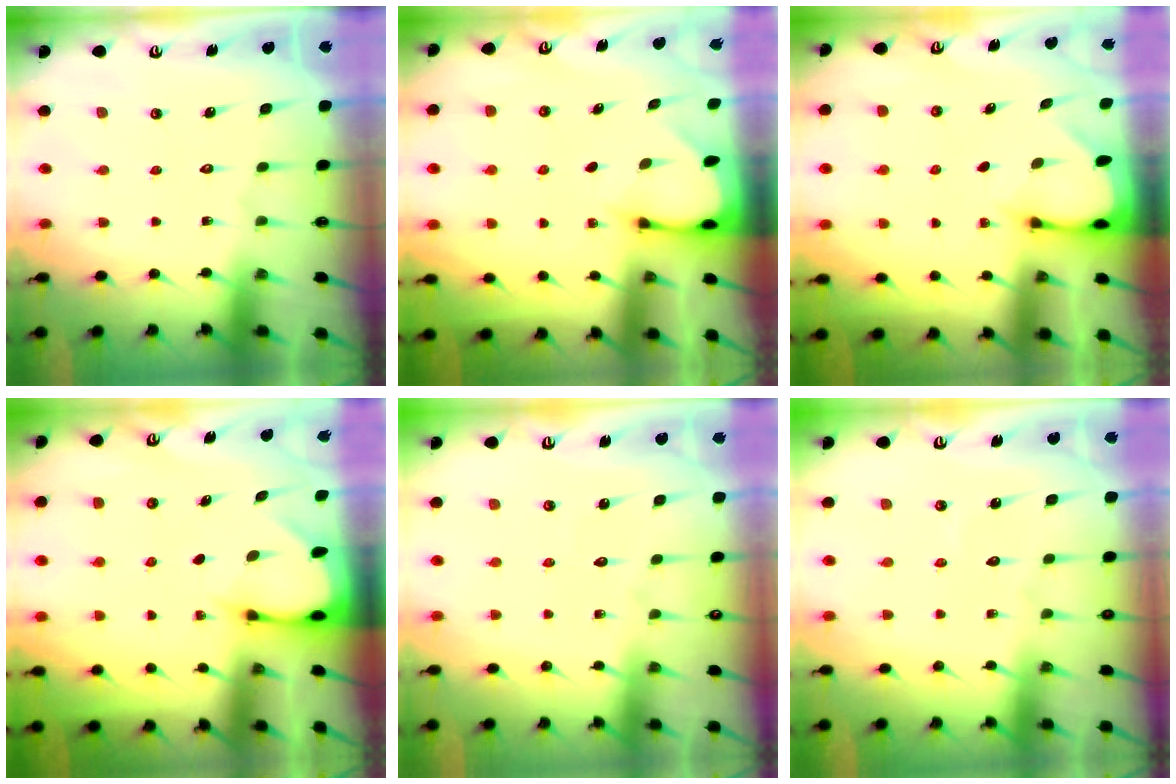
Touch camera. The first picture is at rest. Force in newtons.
{"total": 2.4, "press": 2.4, "slide": 0.1}
{"total": 2.3, "press": 2.3, "slide": 0.1}
{"total": 2.9, "press": 2.9, "slide": 0.4}
{"total": 2.8, "press": 2.8, "slide": 0.2}
{"total": 2.8, "press": 2.8, "slide": 0.3}